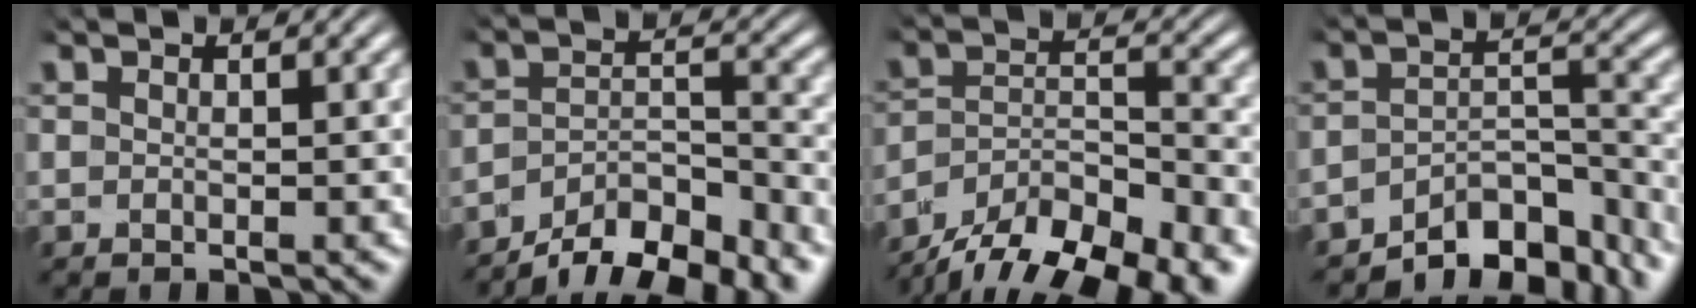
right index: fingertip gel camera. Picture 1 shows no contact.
{"total": 7.8, "force": [-5.9, 3.3, 3.9], "torque": [-0.041, -0.013, -0.090]}
{"total": 10.0, "force": [-6.5, 5.1, 5.5], "torque": [-0.080, -0.019, -0.097]}
{"total": 8.0, "force": [-6.5, 2.9, 3.7], "torque": [-0.036, -0.011, -0.099]}